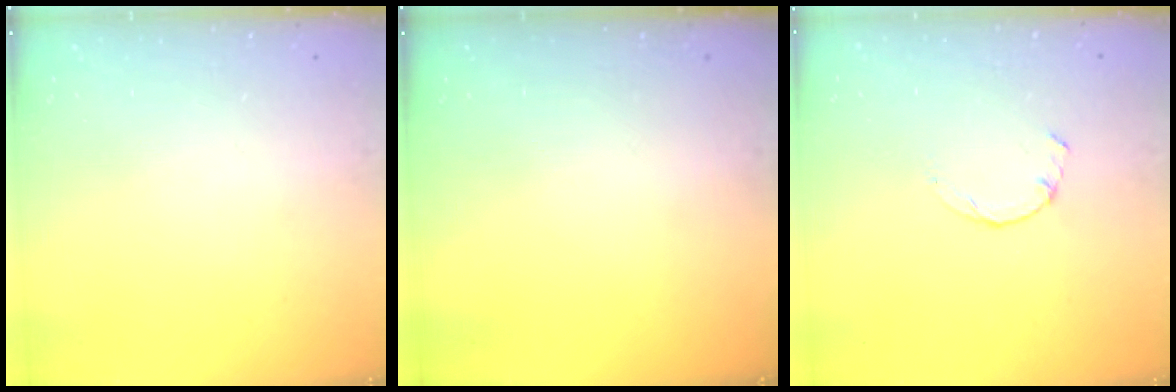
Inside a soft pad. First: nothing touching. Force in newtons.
{"total": 0.0}
{"total": 0.9, "press": 0.9, "slide": 0.3}